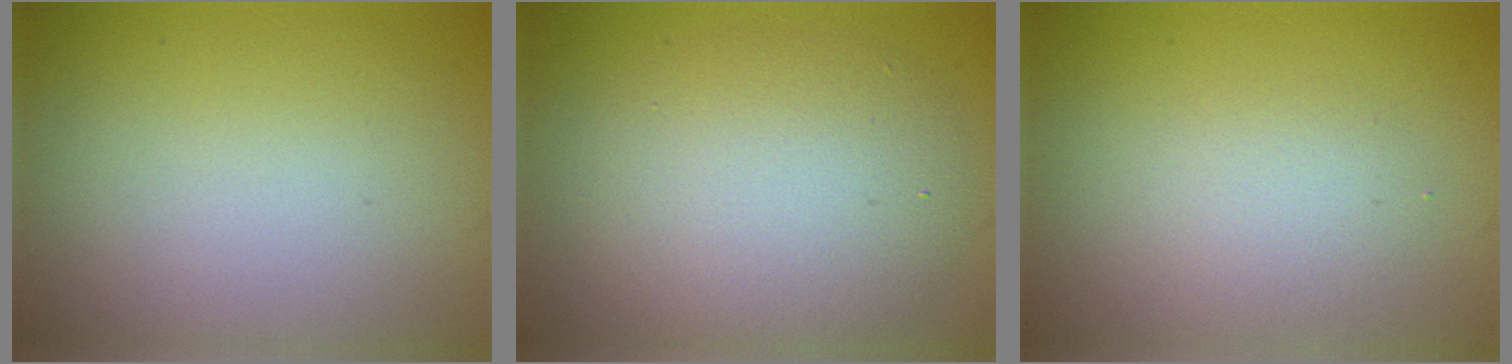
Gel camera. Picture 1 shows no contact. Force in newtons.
{"total": 6.7, "press": 6.7, "slide": 0.2}
{"total": 2.1, "press": 2.1, "slide": 0.1}